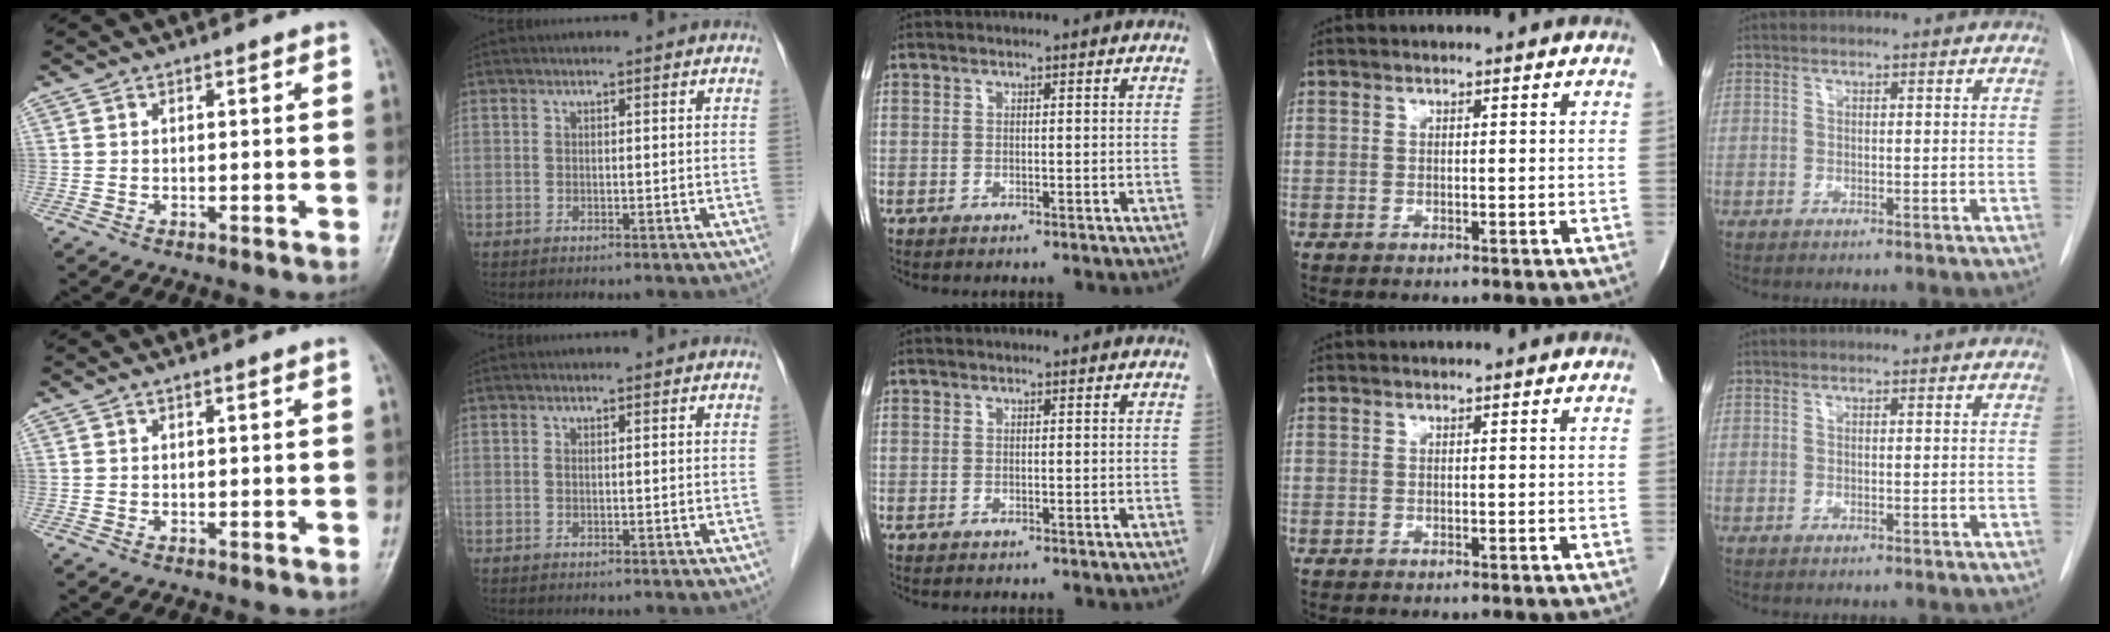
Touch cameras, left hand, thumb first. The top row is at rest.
{}